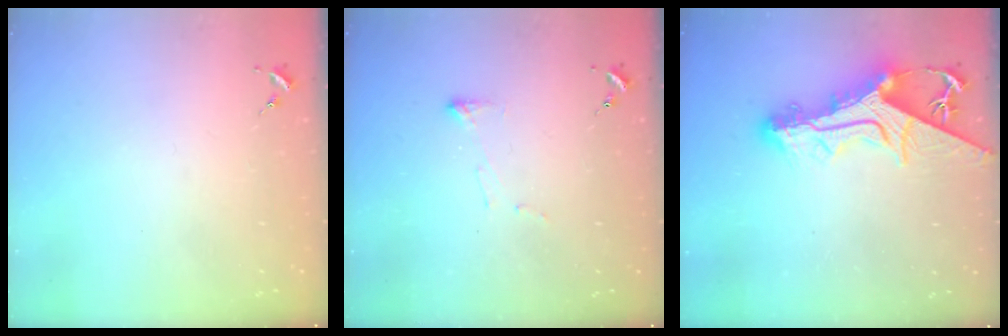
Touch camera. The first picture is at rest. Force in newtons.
{"total": 4.6, "press": 4.6, "slide": 0.4}
{"total": 18.3, "press": 18.2, "slide": 1.9}